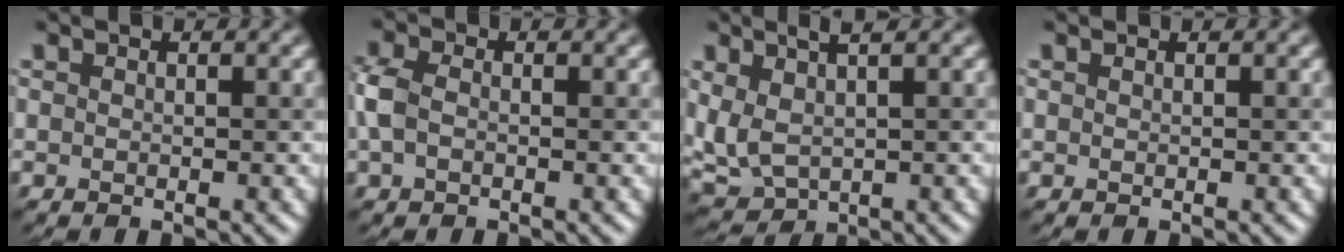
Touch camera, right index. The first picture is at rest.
{"total": 2.7, "force": [-0.4, 1.8, 1.9], "torque": [-0.049, 0.006, -0.015]}
{"total": 4.8, "force": [1.5, 2.2, 4.0], "torque": [-0.099, 0.000, 0.032]}
{"total": 0.0}